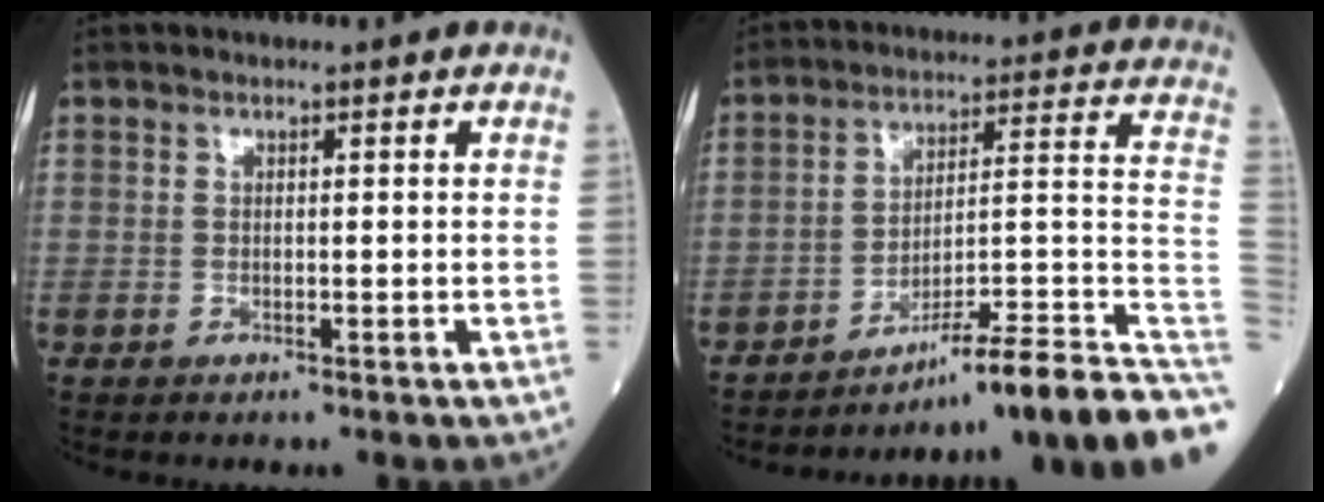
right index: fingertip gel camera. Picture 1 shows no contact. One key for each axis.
{"total": 18.7, "fx": -14.4, "fy": -1.2, "fz": 11.8, "tx": -0.098, "ty": 0.031, "tz": -0.218}